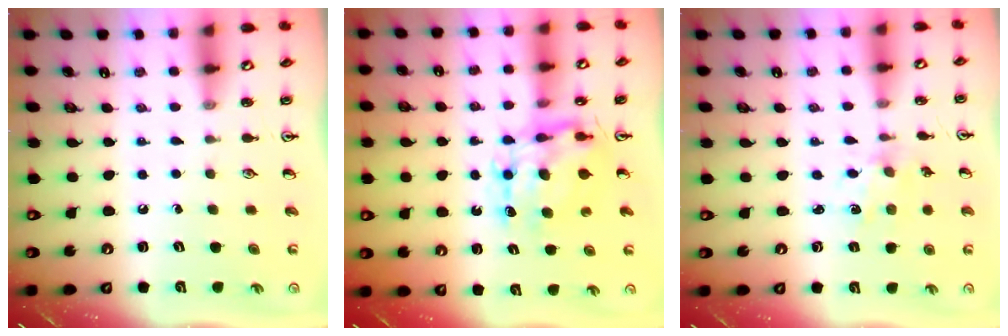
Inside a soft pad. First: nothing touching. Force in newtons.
{"total": 8.7, "press": 8.7, "slide": 0.6}
{"total": 2.0, "press": 1.8, "slide": 0.7}